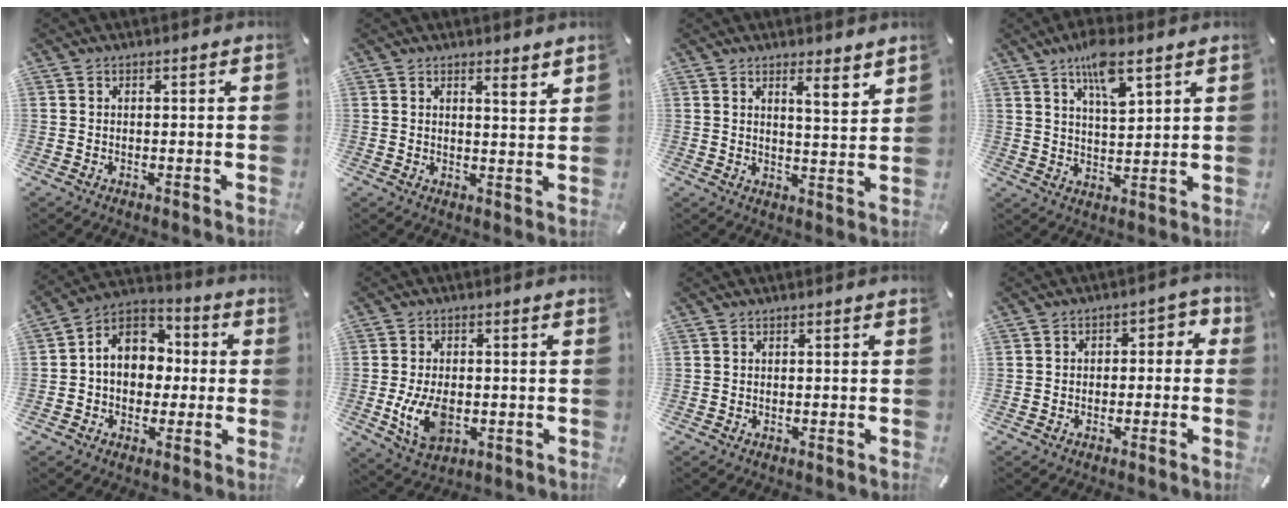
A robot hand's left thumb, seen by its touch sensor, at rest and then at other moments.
{"total": 2.8, "force": [2.6, 0.2, 1.0], "torque": [-0.018, -0.019, 0.045]}
{"total": 4.9, "force": [3.9, 0.6, 2.9], "torque": [-0.044, -0.032, 0.061]}
{"total": 9.1, "force": [5.9, 2.9, 6.2], "torque": [-0.104, -0.026, 0.101]}
{"total": 10.3, "force": [0.3, 9.1, 5.0], "torque": [-0.108, 0.007, 0.002]}
{"total": 8.7, "force": [-1.6, 5.6, 6.5], "torque": [-0.152, -0.002, -0.027]}
{"total": 0.0}
{"total": 3.7, "force": [-1.9, 2.6, 1.8], "torque": [-0.027, 0.018, -0.041]}